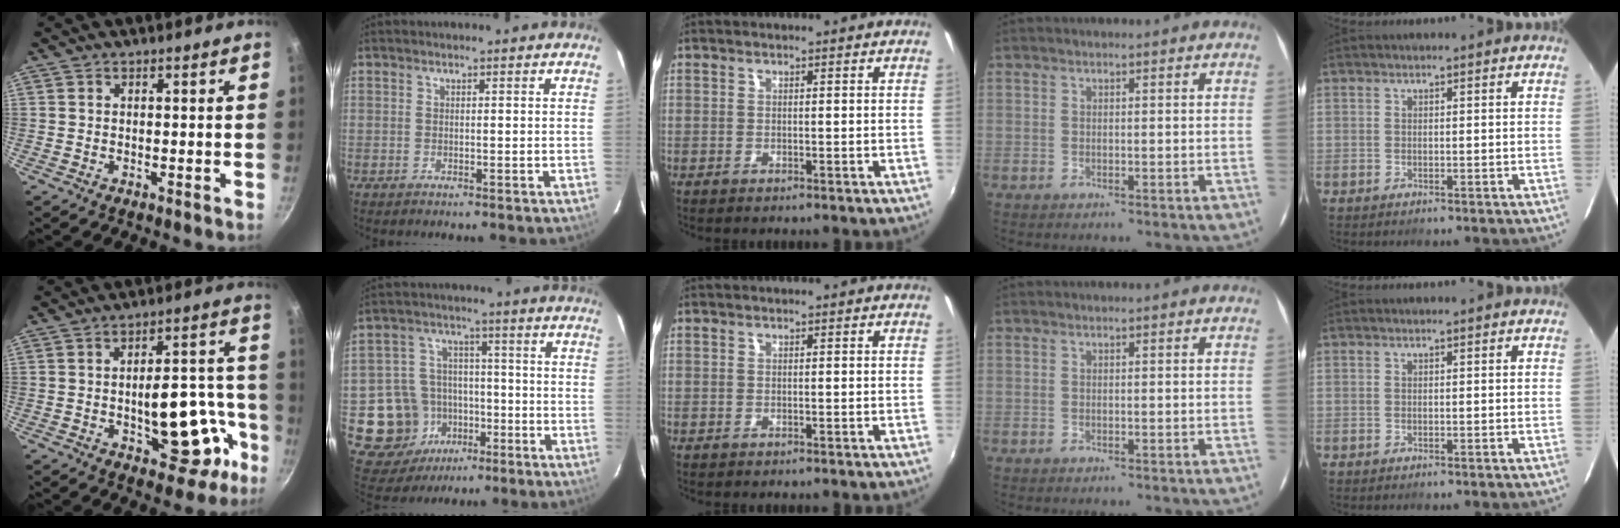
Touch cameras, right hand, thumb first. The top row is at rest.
{"thumb": {"total": 16.6, "force": [-5.5, 8.6, 13.1], "torque": [-0.105, 0.050, -0.069]}, "index": {"total": 13.1, "force": [-4.8, 11.6, 3.7], "torque": [-0.109, 0.029, -0.057]}}